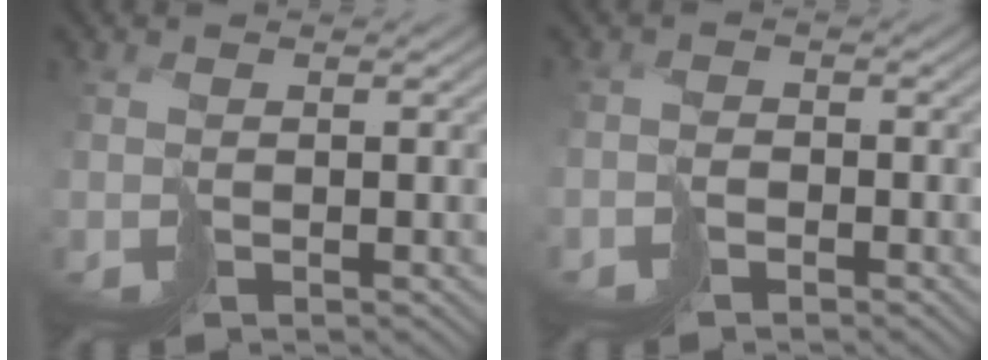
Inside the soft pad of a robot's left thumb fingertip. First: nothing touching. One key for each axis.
{"total": 1.8, "fx": -1.7, "fy": 0.6, "fz": 0.0, "tx": 0.012, "ty": 0.005, "tz": -0.036}